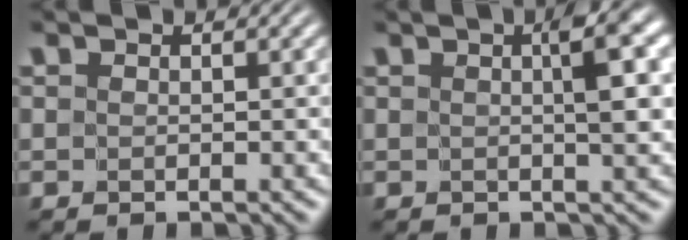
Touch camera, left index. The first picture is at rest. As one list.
[{"total": 3.6, "force": [0.9, 0.4, 3.4], "torque": [-0.044, 0.008, 0.009]}]